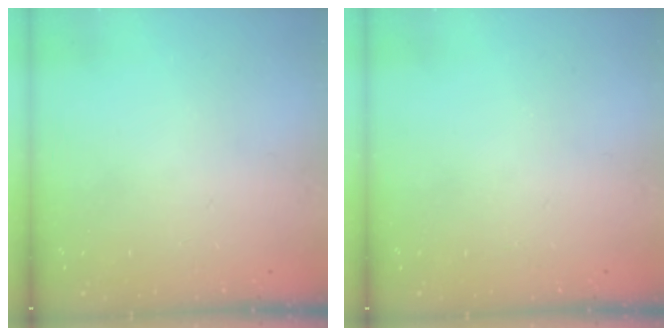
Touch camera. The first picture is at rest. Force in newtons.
{"total": 0.0}